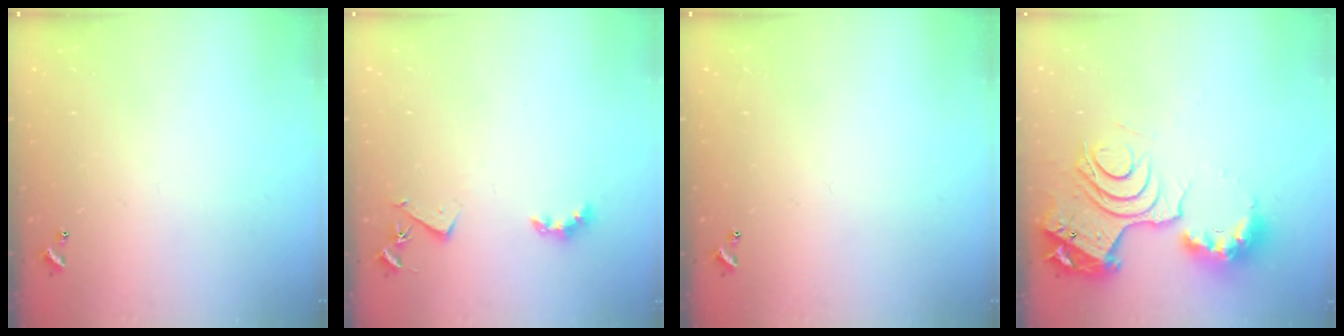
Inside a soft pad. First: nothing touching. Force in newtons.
{"total": 3.1, "press": 3.0, "slide": 0.5}
{"total": 0.0}
{"total": 14.9, "press": 14.8, "slide": 1.3}